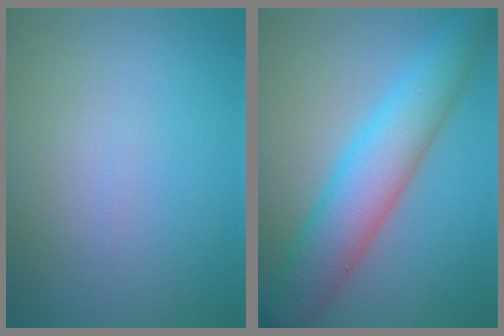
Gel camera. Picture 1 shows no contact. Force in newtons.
{"total": 7.4, "press": 7.4, "slide": 0.4}